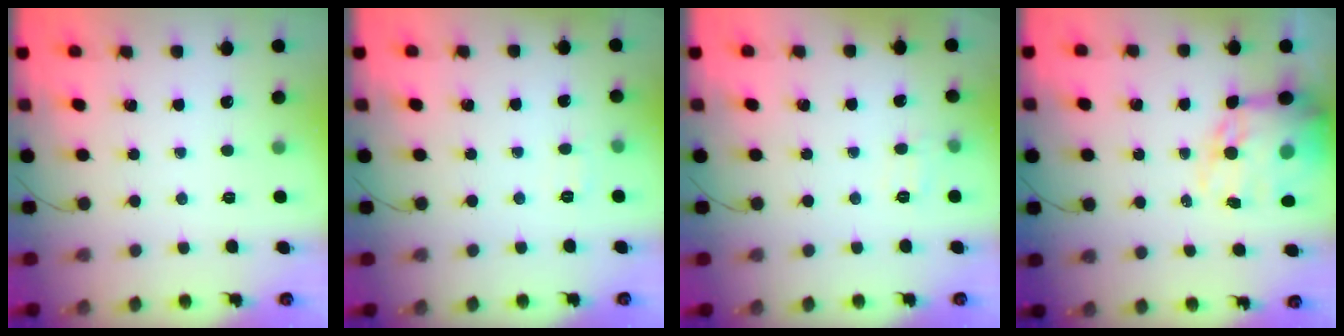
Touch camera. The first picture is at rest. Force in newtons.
{"total": 5.1, "press": 5.0, "slide": 1.2}
{"total": 3.8, "press": 3.6, "slide": 1.2}
{"total": 16.3, "press": 15.9, "slide": 3.6}